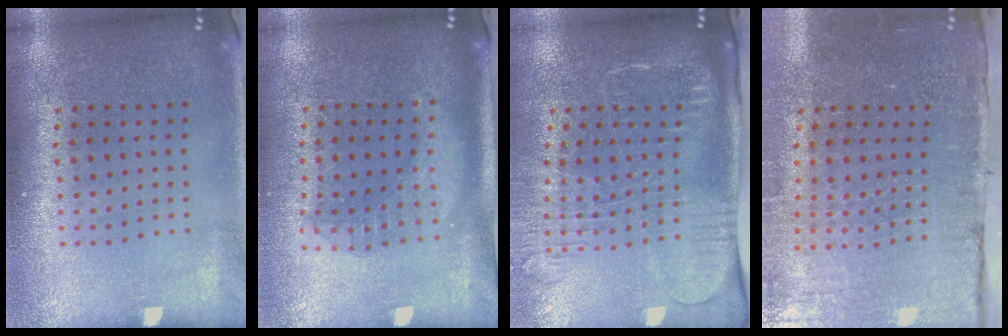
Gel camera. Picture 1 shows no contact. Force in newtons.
{"total": 1.8, "press": 1.5, "slide": 0.9}
{"total": 2.7, "press": 2.1, "slide": 1.7}
{"total": 4.5, "press": 3.8, "slide": 2.5}